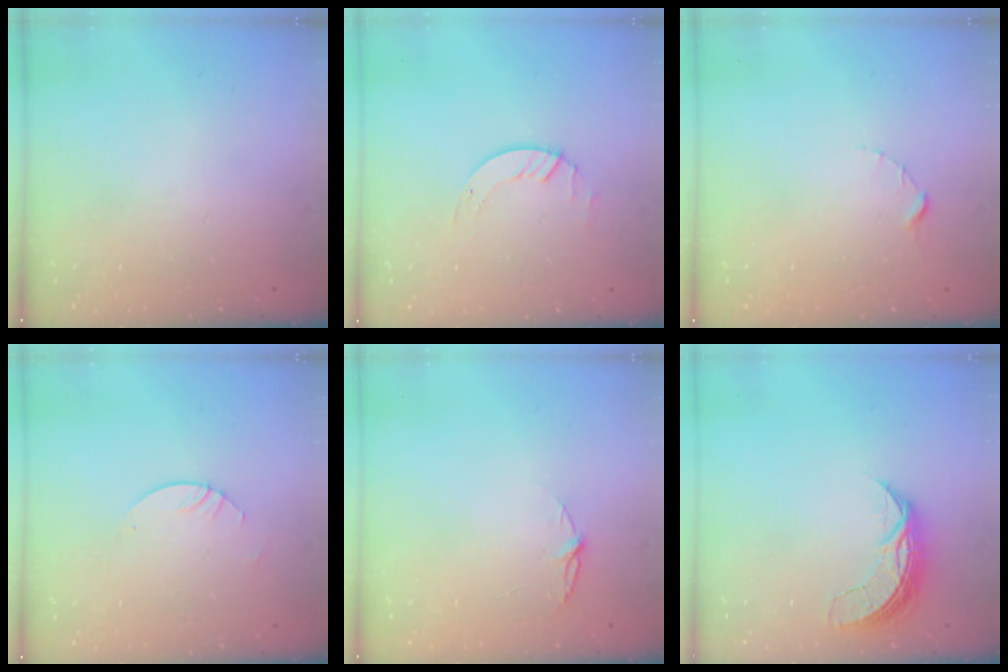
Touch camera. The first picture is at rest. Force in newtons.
{"total": 2.0, "press": 2.0, "slide": 0.2}
{"total": 1.5, "press": 1.5, "slide": 0.2}
{"total": 2.4, "press": 2.4, "slide": 0.2}
{"total": 4.8, "press": 4.8, "slide": 0.5}
{"total": 7.2, "press": 7.2, "slide": 0.5}